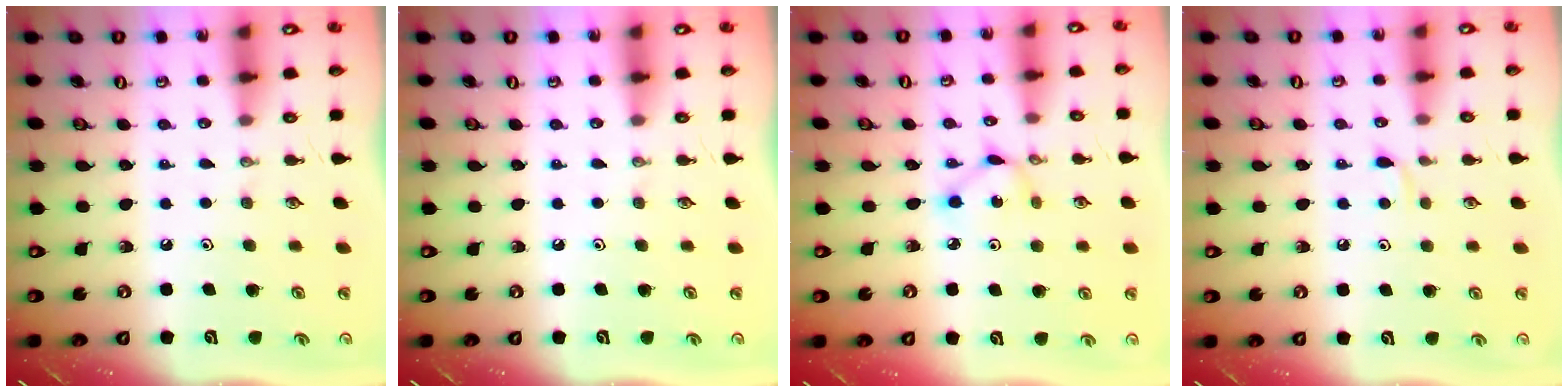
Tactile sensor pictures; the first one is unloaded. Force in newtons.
{"total": 0.0}
{"total": 2.8, "press": 2.8, "slide": 0.1}
{"total": 4.2, "press": 4.2, "slide": 0.4}